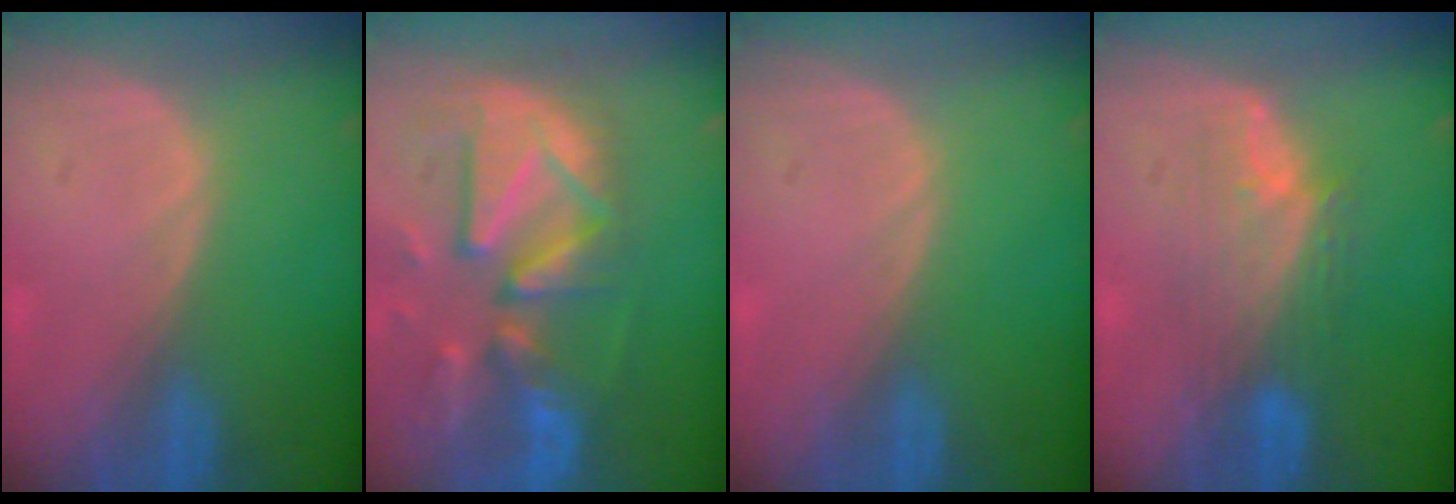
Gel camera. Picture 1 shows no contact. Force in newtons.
{"total": 13.0, "press": 11.3, "slide": 6.4}
{"total": 0.0}
{"total": 5.7, "press": 5.6, "slide": 0.6}